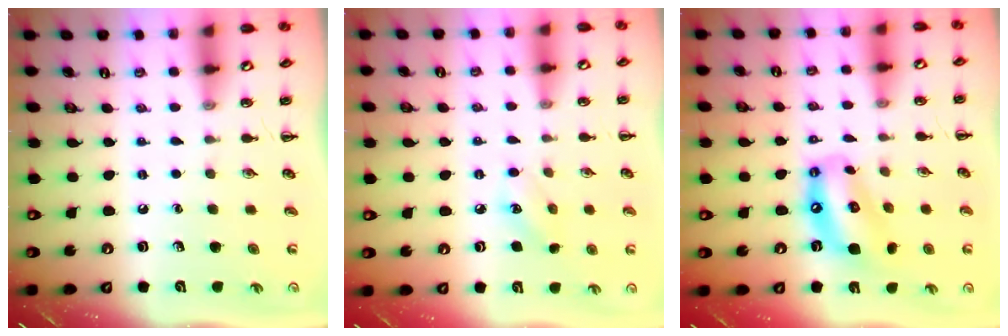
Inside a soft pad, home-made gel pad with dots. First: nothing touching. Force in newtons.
{"total": 5.8, "press": 5.5, "slide": 1.6}
{"total": 12.7, "press": 12.2, "slide": 3.5}